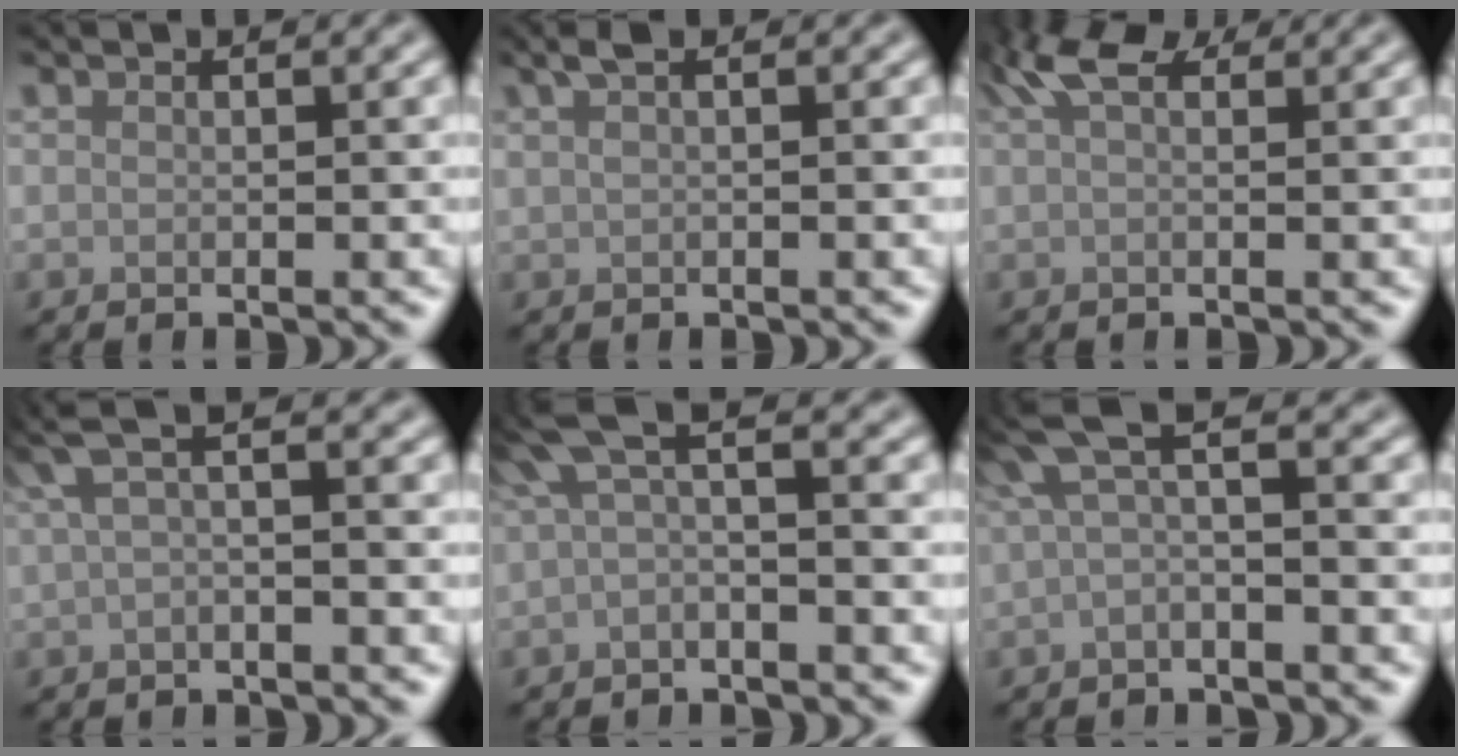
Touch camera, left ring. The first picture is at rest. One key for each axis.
{"total": 1.7, "fx": 0.8, "fy": 0.5, "fz": 1.4, "tx": -0.026, "ty": 0.007, "tz": 0.013}
{"total": 4.1, "fx": 2.3, "fy": 1.6, "fz": 3.0, "tx": -0.059, "ty": 0.017, "tz": 0.037}
{"total": 3.0, "fx": 0.9, "fy": 0.7, "fz": 2.8, "tx": -0.050, "ty": 0.008, "tz": 0.010}
{"total": 3.4, "fx": 0.4, "fy": 0.9, "fz": 3.3, "tx": -0.061, "ty": 0.003, "tz": -0.002}
{"total": 3.3, "fx": 0.7, "fy": 0.7, "fz": 3.1, "tx": -0.062, "ty": 0.006, "tz": 0.005}